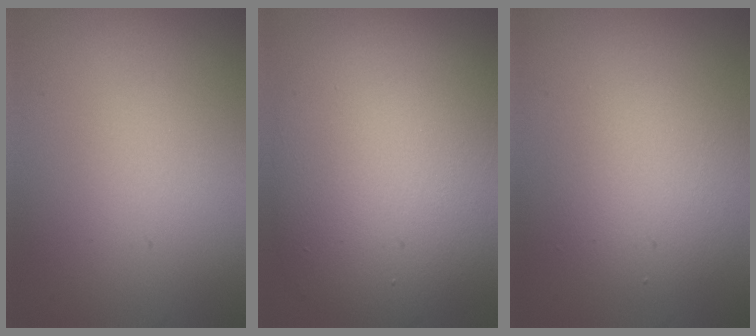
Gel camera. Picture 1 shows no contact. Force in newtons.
{"total": 11.5, "press": 11.5, "slide": 0.6}
{"total": 4.4, "press": 4.3, "slide": 0.6}